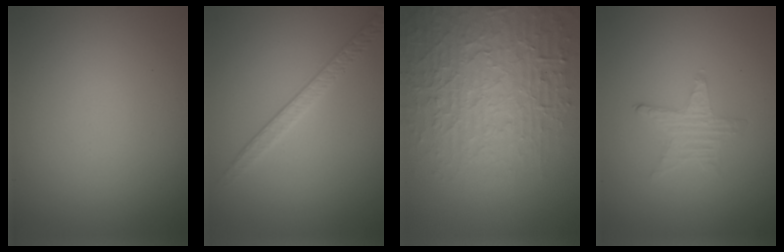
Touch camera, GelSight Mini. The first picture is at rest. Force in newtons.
{"total": 2.1, "press": 1.6, "slide": 1.4}
{"total": 6.8, "press": 6.6, "slide": 1.7}
{"total": 0.9, "press": 0.9, "slide": 0.2}